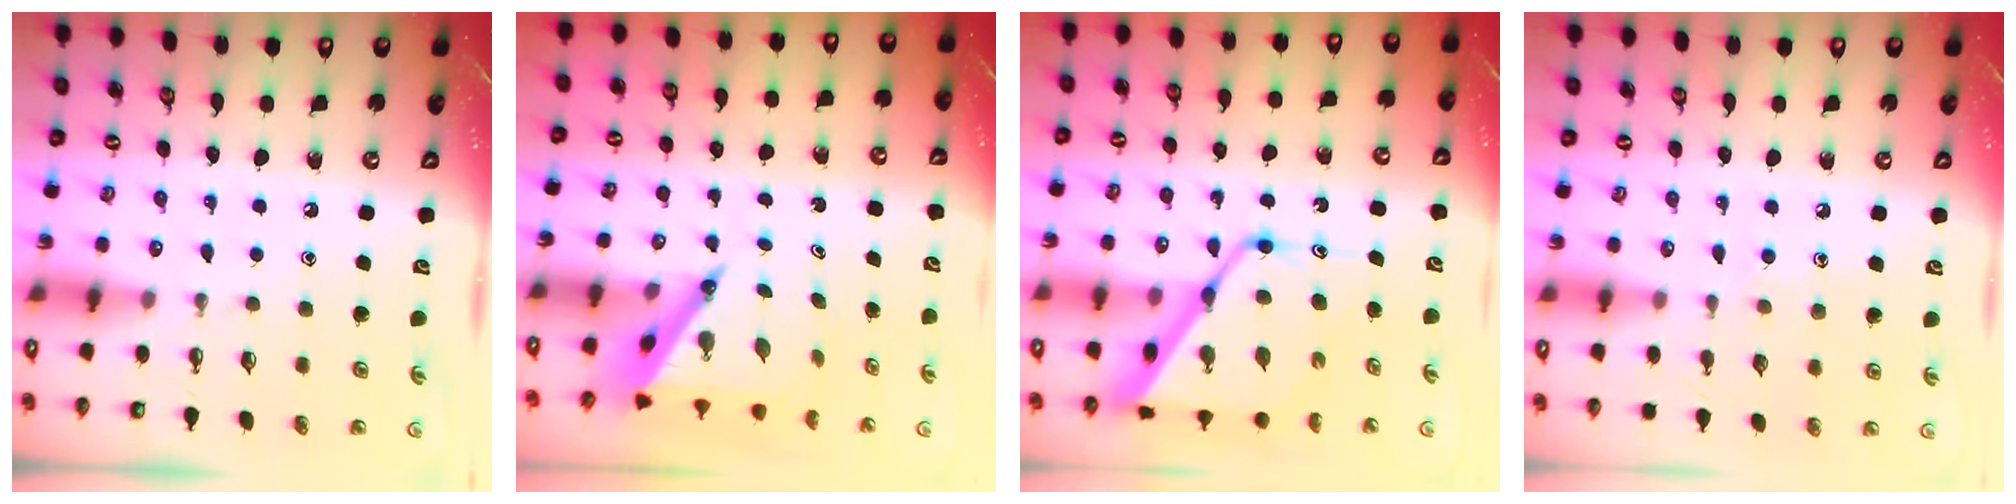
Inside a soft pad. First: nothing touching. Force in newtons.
{"total": 6.2, "press": 6.2, "slide": 0.7}
{"total": 16.1, "press": 16.1, "slide": 1.2}
{"total": 7.4, "press": 7.4, "slide": 0.8}